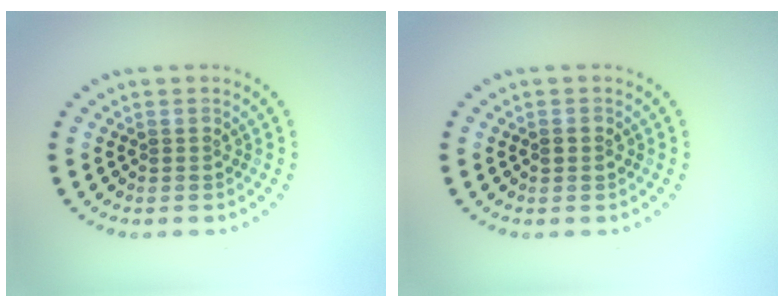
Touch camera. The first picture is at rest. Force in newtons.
{"total": 1.3, "press": 1.2, "slide": 0.3}